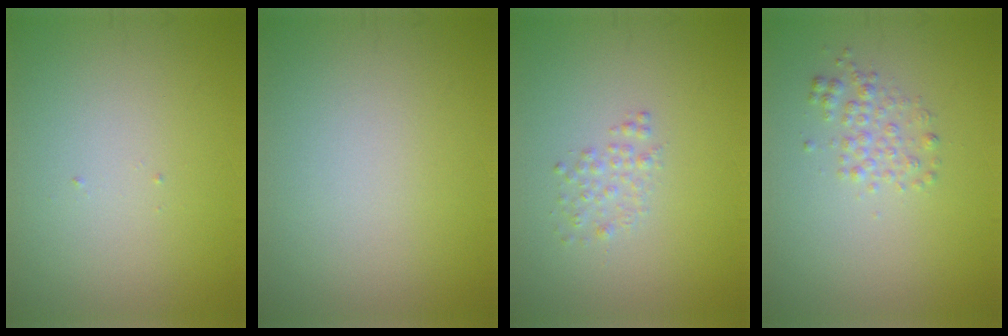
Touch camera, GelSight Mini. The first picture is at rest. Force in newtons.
{"total": 0.0}
{"total": 1.3, "press": 1.3, "slide": 0.0}
{"total": 1.8, "press": 1.8, "slide": 0.0}